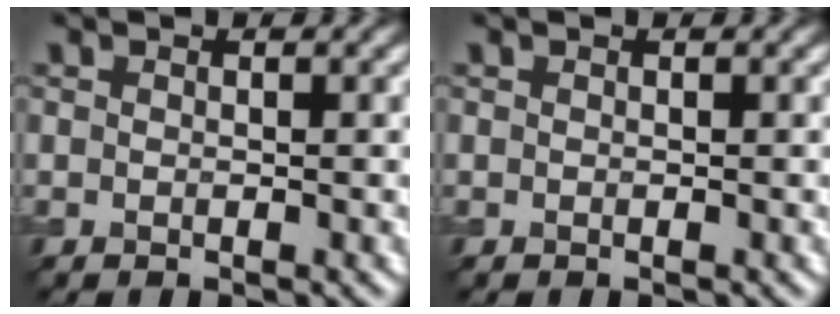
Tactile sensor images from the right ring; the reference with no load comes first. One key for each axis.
{"total": 0.0}